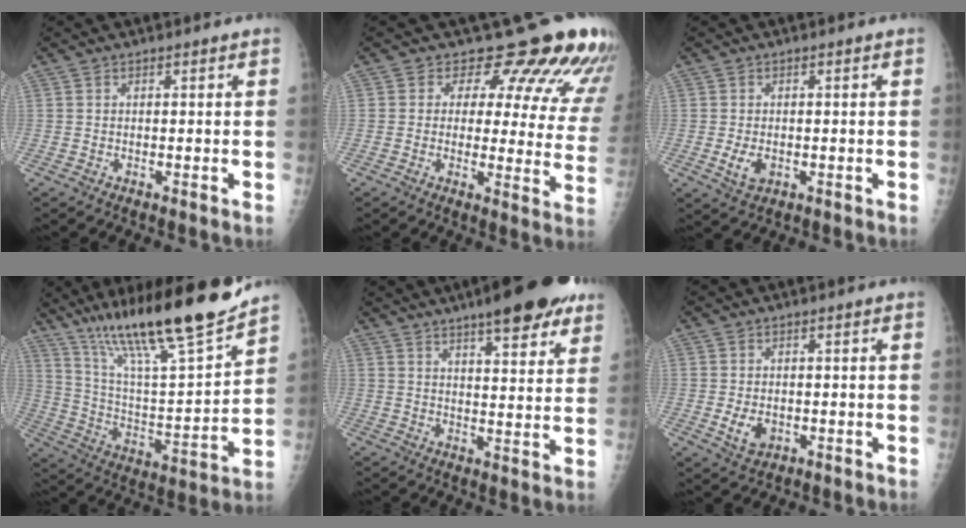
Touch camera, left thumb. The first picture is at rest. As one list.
[{"total": 17.3, "force": [13.8, 7.1, 7.6], "torque": [-0.044, -0.085, 0.142]}, {"total": 3.5, "force": [-0.6, 2.3, 2.5], "torque": [-0.045, -0.005, -0.005]}, {"total": 23.6, "force": [18.1, 2.5, 15.0], "torque": [-0.230, -0.075, 0.319]}, {"total": 16.1, "force": [10.6, 4.3, 11.3], "torque": [-0.129, -0.036, 0.146]}, {"total": 4.0, "force": [-0.6, 2.9, 2.6], "torque": [-0.038, -0.004, -0.001]}]